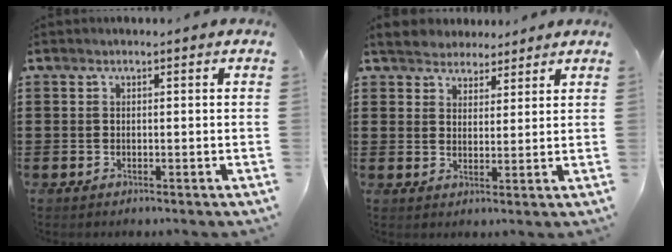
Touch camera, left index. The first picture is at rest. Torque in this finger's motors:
{"motor_torque": [2.10, -0.04, 0.11, 0.07]}